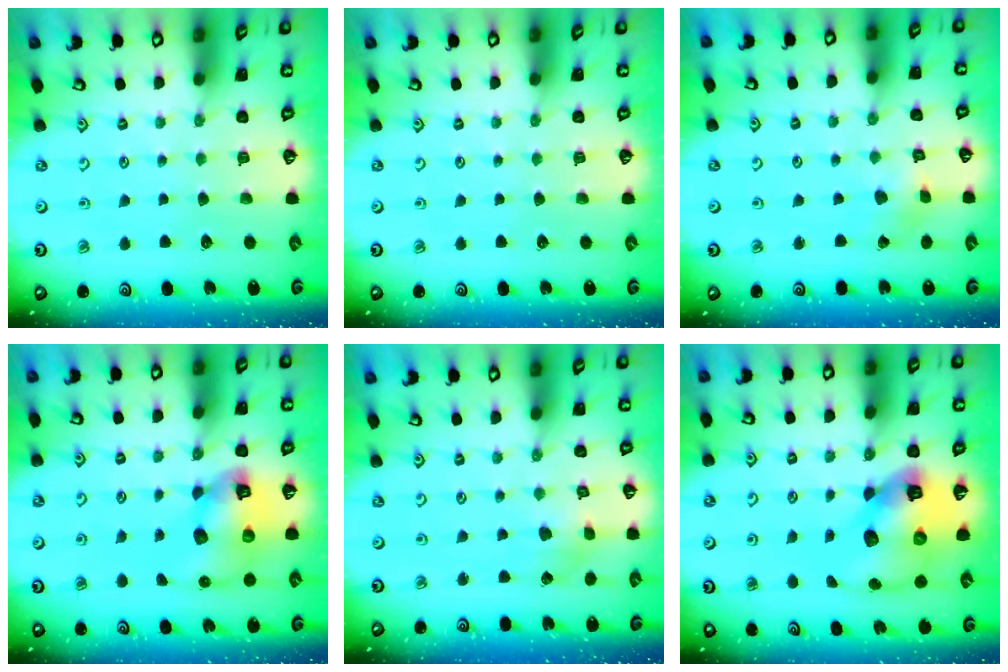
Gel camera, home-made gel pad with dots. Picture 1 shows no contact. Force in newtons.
{"total": 0.0}
{"total": 1.7, "press": 1.6, "slide": 0.4}
{"total": 11.6, "press": 11.5, "slide": 1.4}
{"total": 2.8, "press": 2.8, "slide": 0.4}
{"total": 14.9, "press": 14.7, "slide": 2.2}